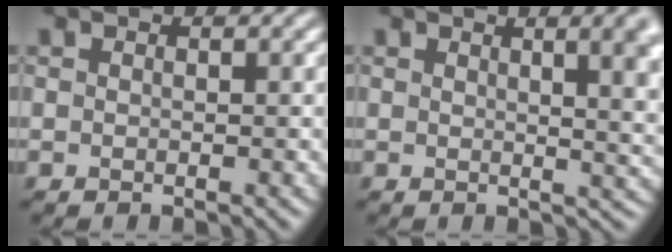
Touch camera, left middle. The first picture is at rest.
{"total": 7.8, "force": [2.9, 3.3, 6.4], "torque": [-0.020, 0.023, 0.031]}